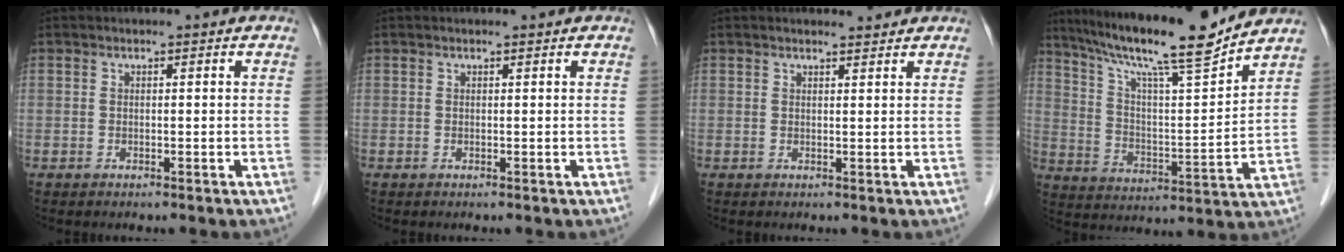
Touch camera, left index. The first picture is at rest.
{"total": 0.5, "force": [0.5, 0.0, 0.2], "torque": [-0.005, 0.004, 0.009]}
{"total": 2.6, "force": [2.5, 0.4, 0.6], "torque": [-0.014, 0.006, 0.035]}
{"total": 17.4, "force": [14.8, -0.2, 9.1], "torque": [-0.159, 0.000, 0.243]}